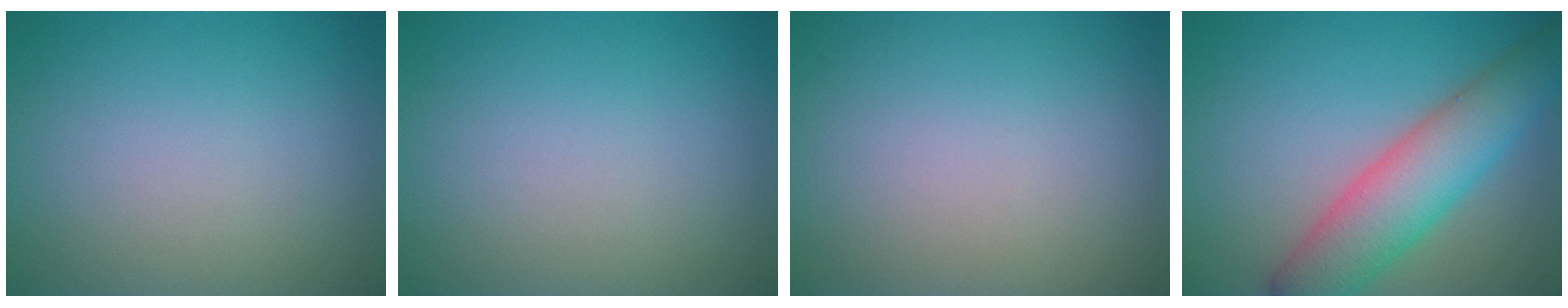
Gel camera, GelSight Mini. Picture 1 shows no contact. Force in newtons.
{"total": 0.0}
{"total": 0.0}
{"total": 7.2, "press": 7.2, "slide": 0.1}